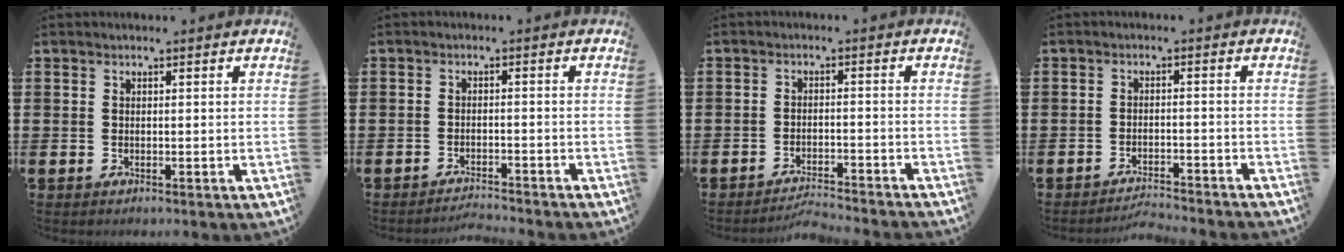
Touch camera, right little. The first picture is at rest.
{"total": 1.8, "force": [-1.8, -0.2, 0.0], "torque": [-0.003, 0.005, -0.037]}
{"total": 2.6, "force": [-2.5, -0.2, 0.2], "torque": [-0.007, 0.003, -0.053]}
{"total": 2.3, "force": [-2.3, -0.1, 0.1], "torque": [-0.004, 0.004, -0.050]}